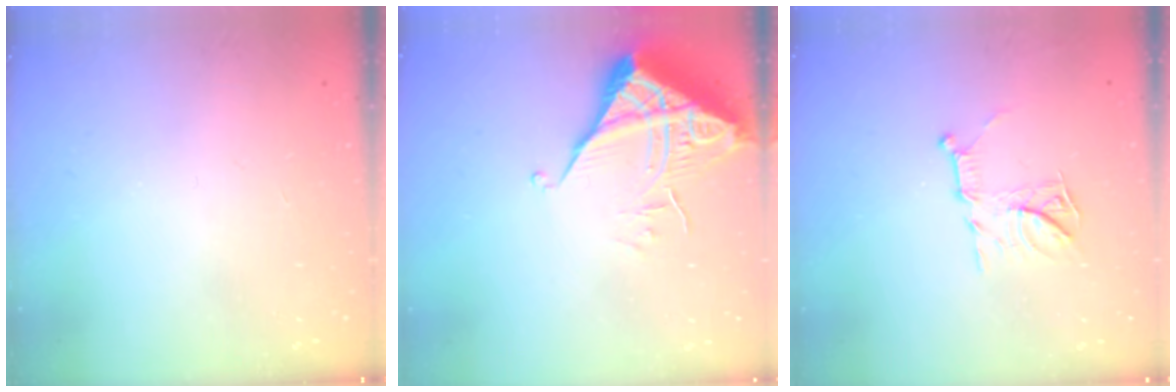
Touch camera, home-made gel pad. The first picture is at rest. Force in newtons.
{"total": 6.6, "press": 6.6, "slide": 0.4}
{"total": 10.6, "press": 10.6, "slide": 0.8}